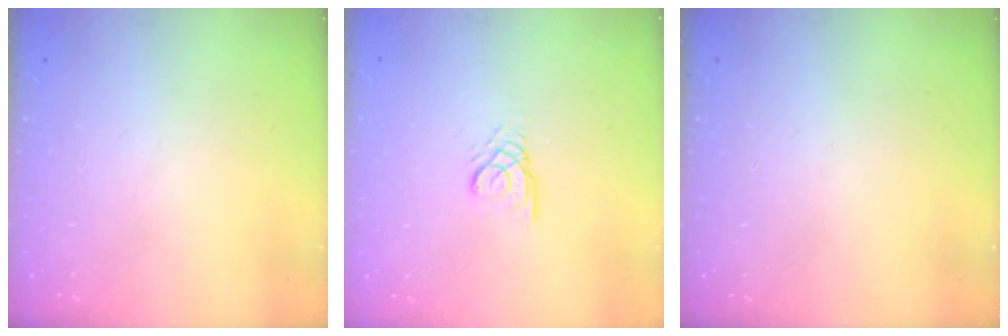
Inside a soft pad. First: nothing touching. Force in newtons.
{"total": 2.6, "press": 2.6, "slide": 0.1}
{"total": 0.0}